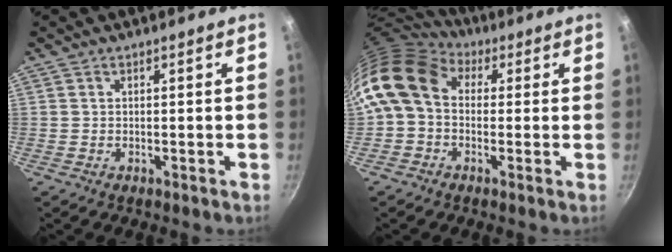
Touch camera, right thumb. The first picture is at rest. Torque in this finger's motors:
{"motor_torque": [0.21, 0.72, 1.21, -0.57, 0.22]}